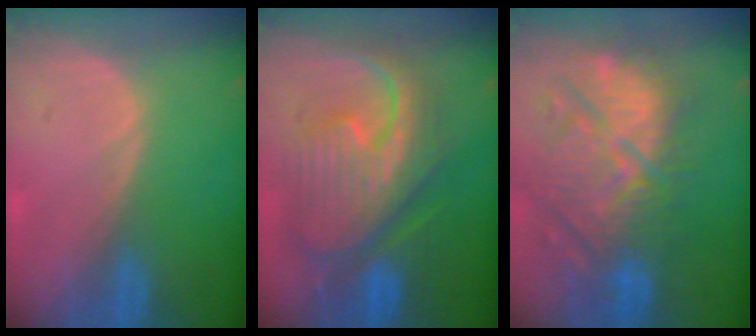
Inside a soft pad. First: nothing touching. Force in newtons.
{"total": 12.5, "press": 12.4, "slide": 1.4}
{"total": 12.1, "press": 11.6, "slide": 3.2}